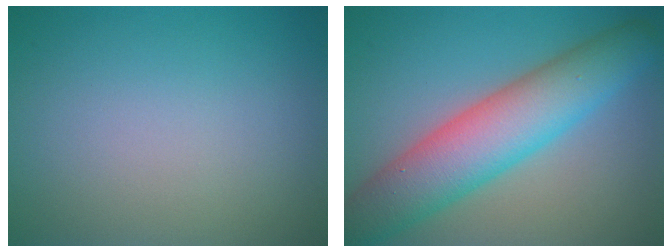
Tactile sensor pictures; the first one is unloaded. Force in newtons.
{"total": 8.7, "press": 8.7, "slide": 0.5}